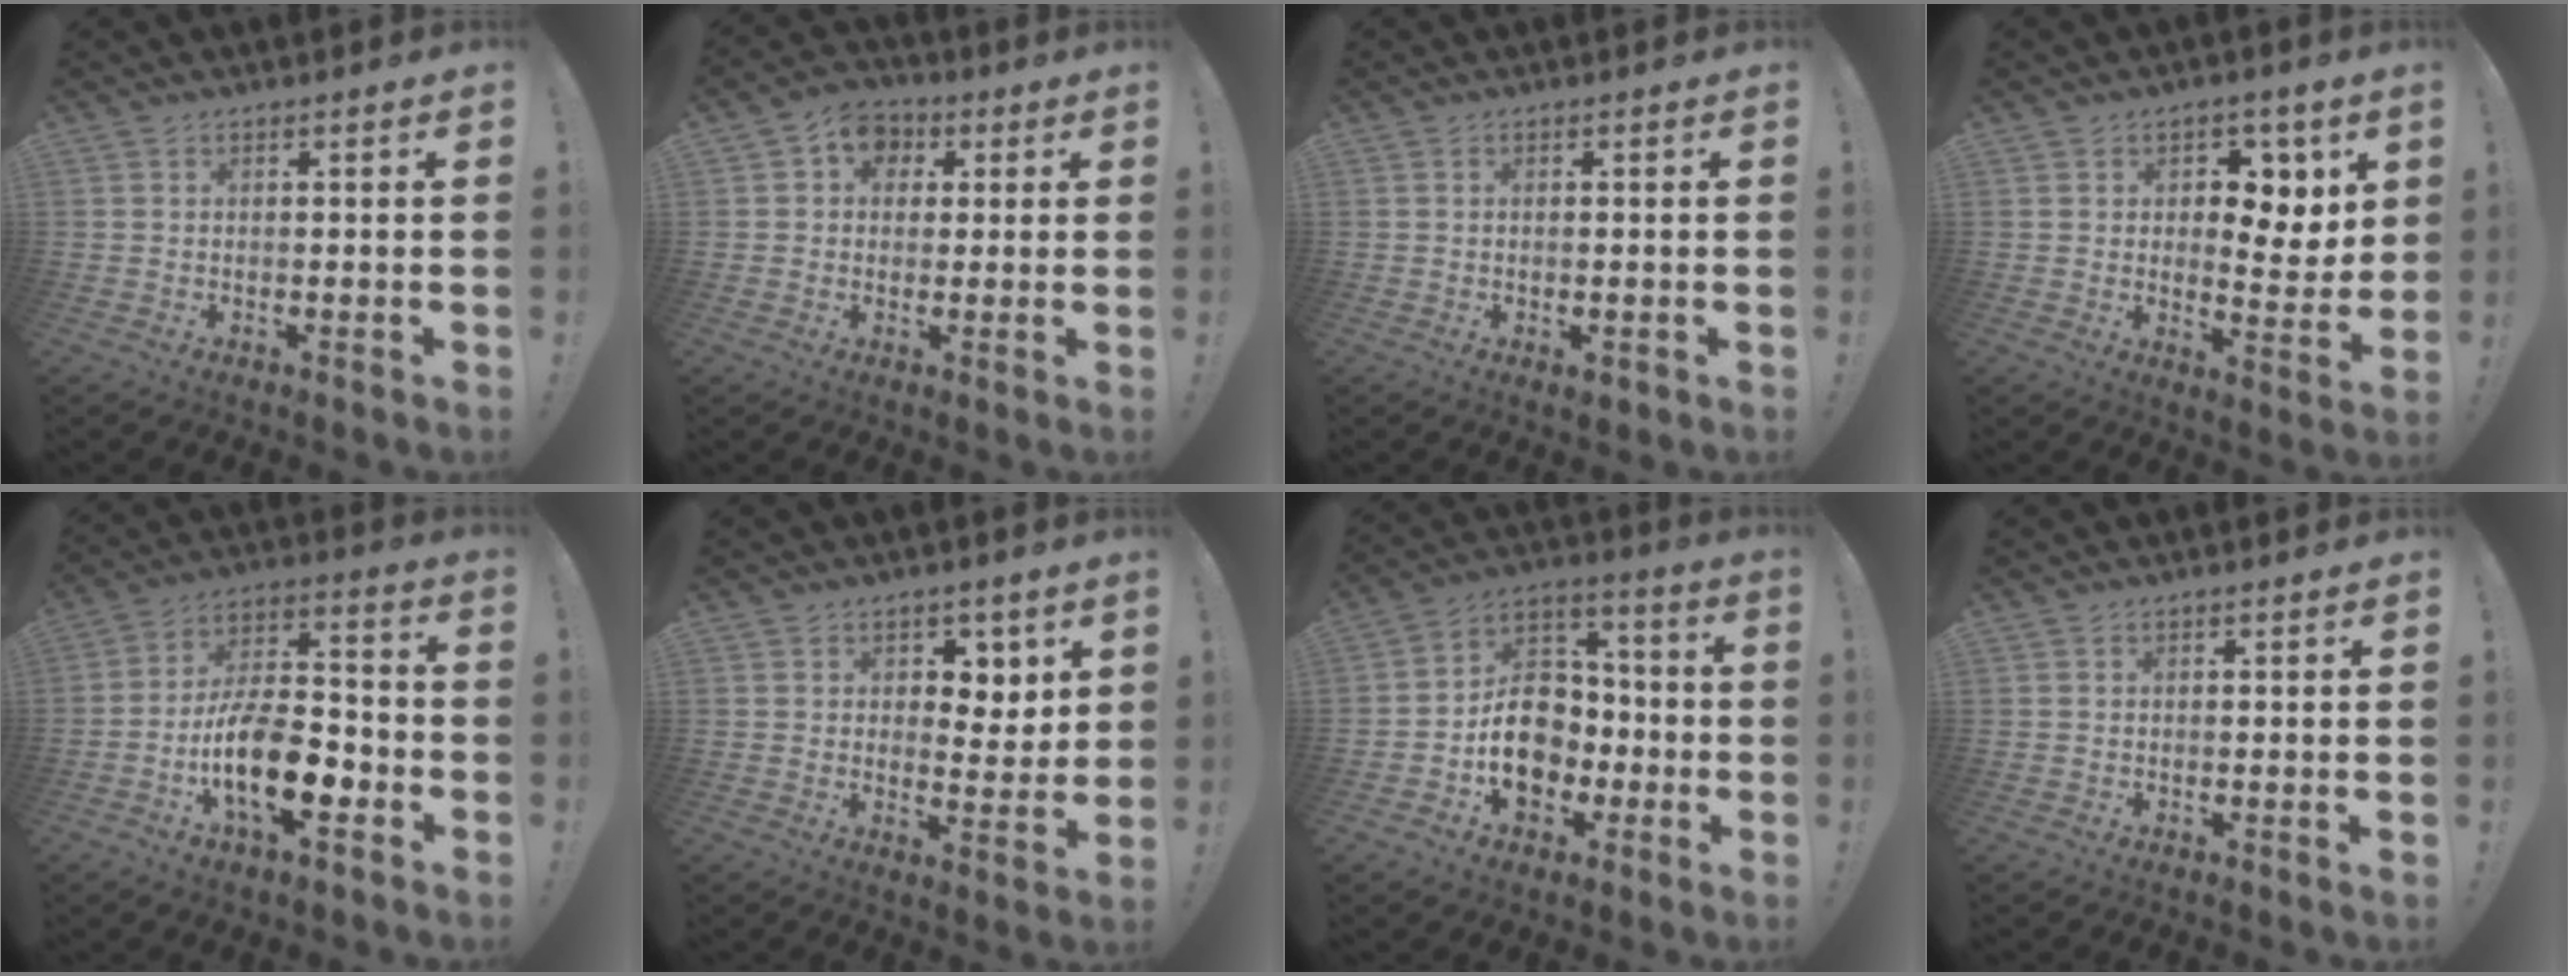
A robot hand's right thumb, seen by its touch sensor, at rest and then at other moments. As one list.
[{"total": 7.0, "force": [1.4, 6.3, 2.8], "torque": [-0.039, 0.003, 0.030]}, {"total": 1.2, "force": [0.2, 0.4, 1.1], "torque": [-0.016, 0.000, 0.005]}, {"total": 7.9, "force": [4.4, 5.4, 3.7], "torque": [-0.039, -0.036, 0.079]}, {"total": 17.2, "force": [-6.6, 8.3, 13.5], "torque": [-0.246, 0.030, -0.104]}, {"total": 6.1, "force": [3.9, 4.4, 1.6], "torque": [-0.014, -0.029, 0.072]}, {"total": 15.5, "force": [-3.9, 12.1, 8.8], "torque": [-0.142, 0.034, -0.061]}, {"total": 0.0}]